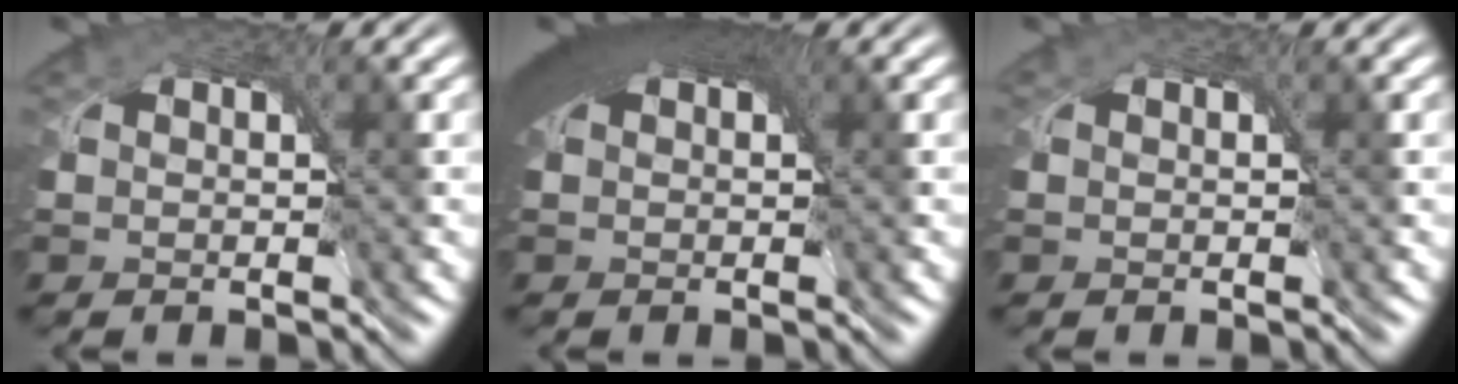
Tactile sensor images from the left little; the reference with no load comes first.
{"total": 7.1, "force": [3.0, 3.4, 5.5], "torque": [-0.086, 0.019, 0.033]}
{"total": 0.0}